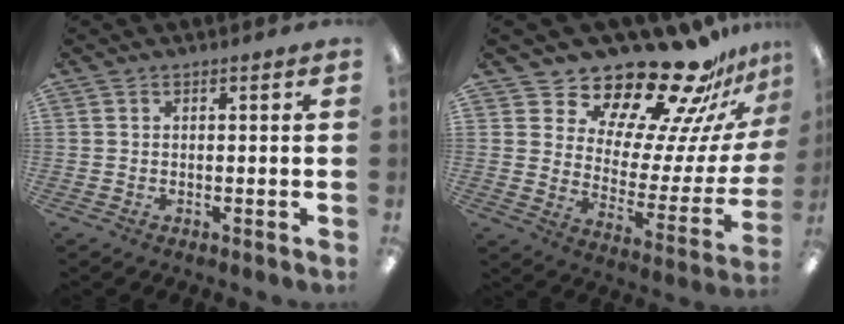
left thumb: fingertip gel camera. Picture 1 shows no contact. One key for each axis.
{"total": 21.3, "fx": 19.2, "fy": 6.0, "fz": 7.1, "tx": -0.102, "ty": -0.172, "tz": 0.323}